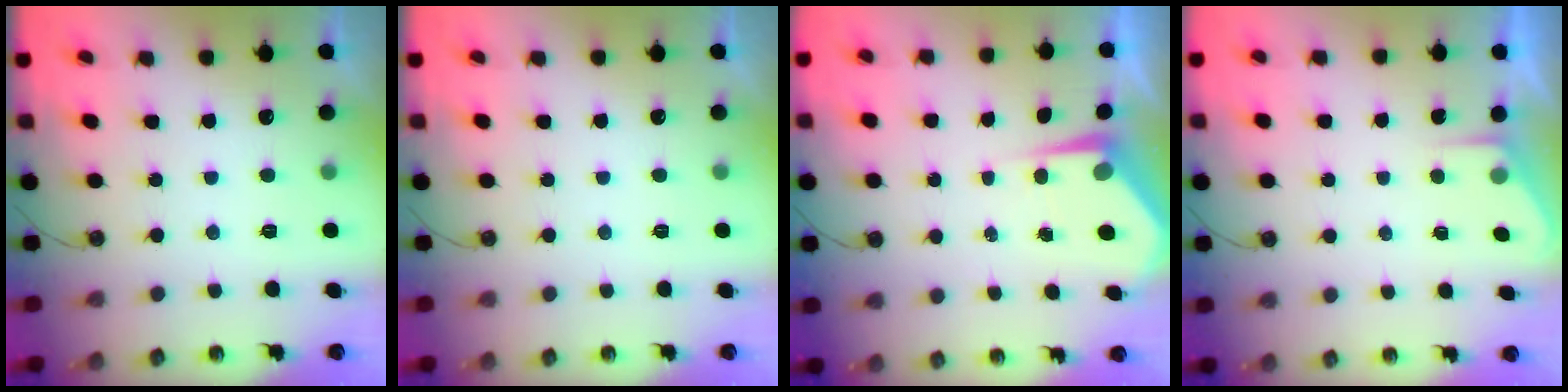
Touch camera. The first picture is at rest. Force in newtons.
{"total": 0.0}
{"total": 4.2, "press": 4.2, "slide": 0.5}
{"total": 2.2, "press": 2.2, "slide": 0.4}